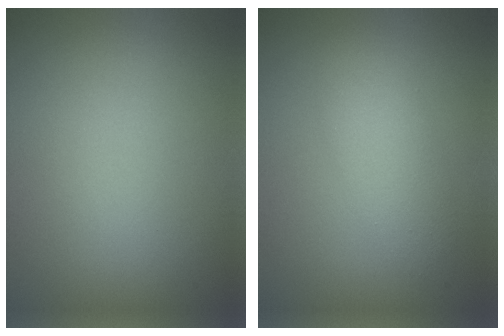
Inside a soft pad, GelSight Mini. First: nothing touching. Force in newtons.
{"total": 3.2, "press": 3.2, "slide": 0.1}